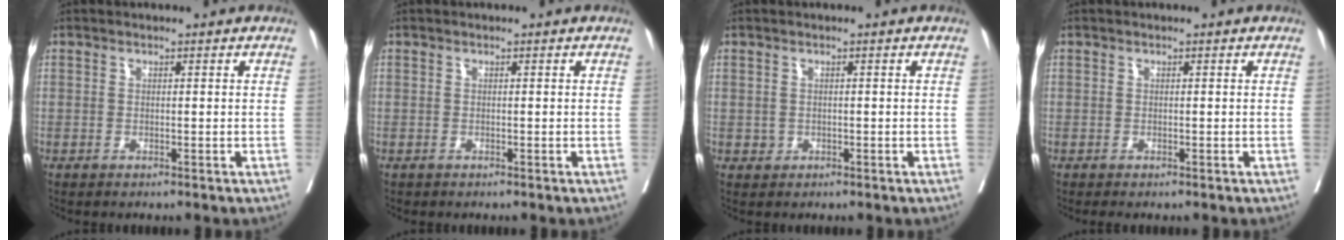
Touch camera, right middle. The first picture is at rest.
{"total": 0.0}
{"total": 0.8, "force": [-0.1, 0.8, 0.2], "torque": [-0.001, 0.002, 0.001]}
{"total": 0.0}